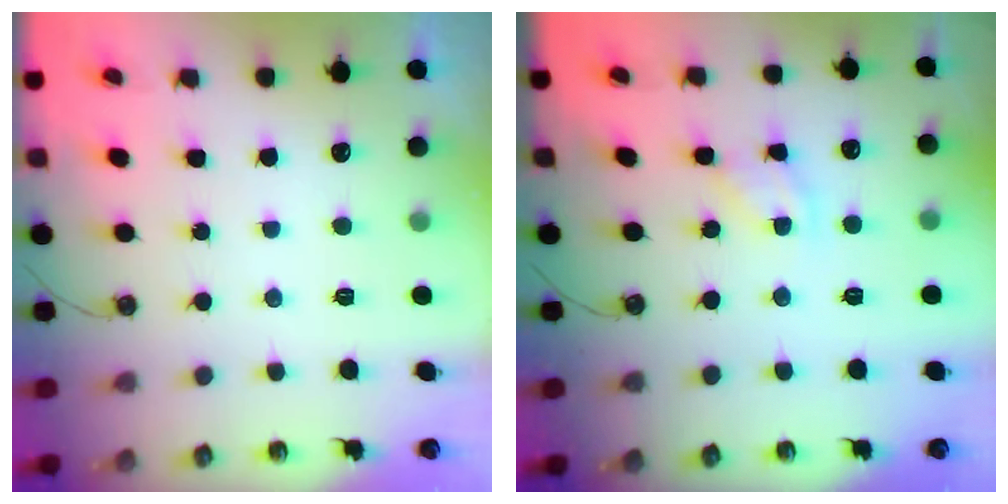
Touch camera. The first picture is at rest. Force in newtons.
{"total": 4.5, "press": 4.5, "slide": 0.3}